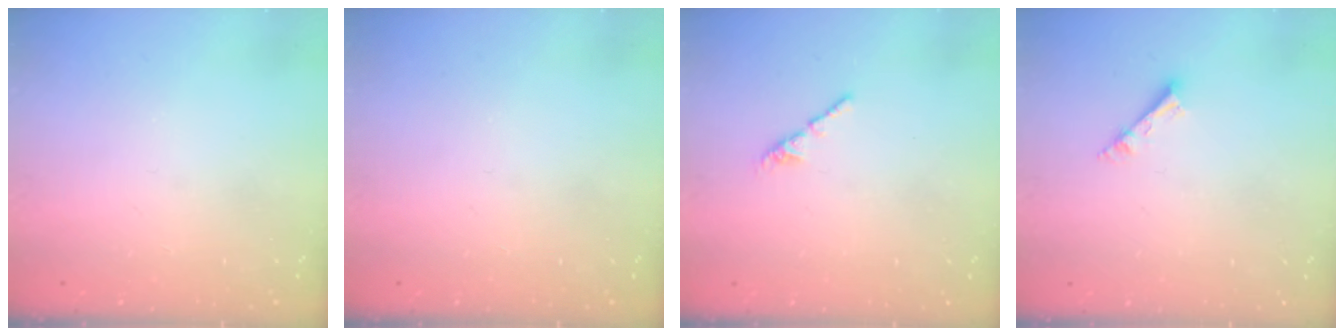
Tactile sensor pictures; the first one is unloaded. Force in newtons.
{"total": 0.0}
{"total": 2.4, "press": 2.3, "slide": 0.8}
{"total": 2.6, "press": 2.5, "slide": 0.2}